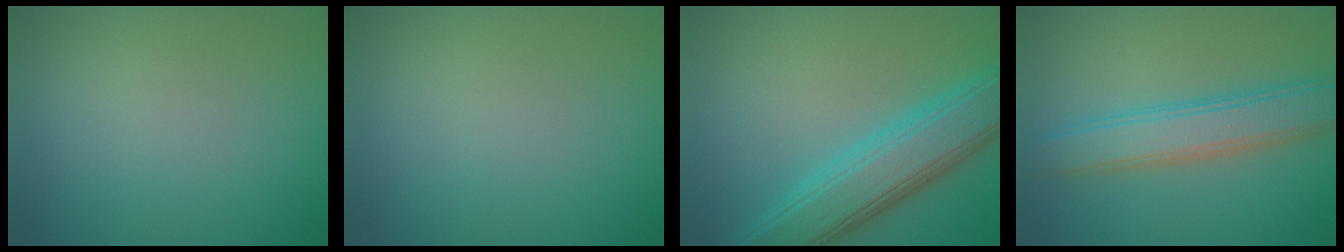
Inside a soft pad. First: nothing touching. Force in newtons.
{"total": 0.0}
{"total": 7.0, "press": 7.0, "slide": 0.1}
{"total": 4.9, "press": 4.9, "slide": 0.2}